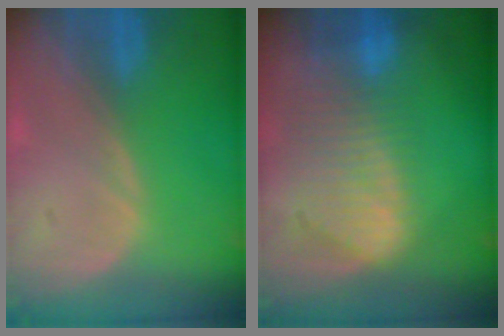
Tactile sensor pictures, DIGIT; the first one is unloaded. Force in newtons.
{"total": 9.4, "press": 8.2, "slide": 4.6}